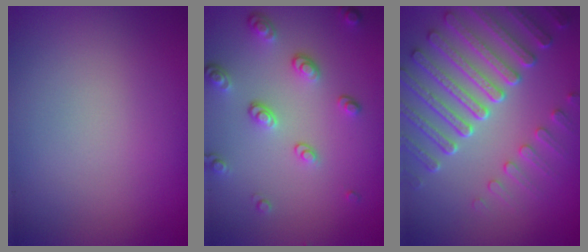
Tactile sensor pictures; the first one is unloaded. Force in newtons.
{"total": 3.4, "press": 2.7, "slide": 2.2}
{"total": 7.5, "press": 5.7, "slide": 4.9}